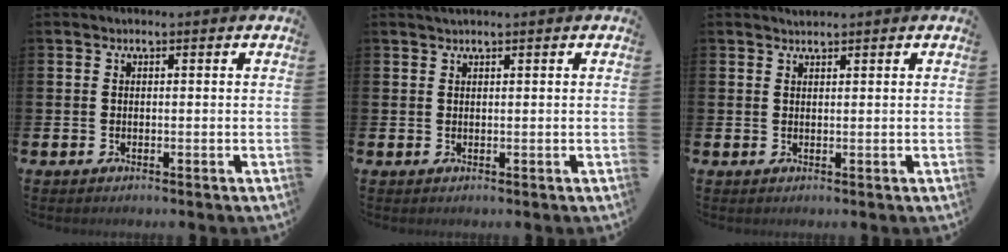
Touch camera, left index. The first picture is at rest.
{"total": 0.7, "force": [0.6, -0.1, 0.2], "torque": [-0.002, 0.001, 0.011]}
{"total": 1.0, "force": [1.0, 0.0, -0.1], "torque": [0.002, 0.001, 0.019]}